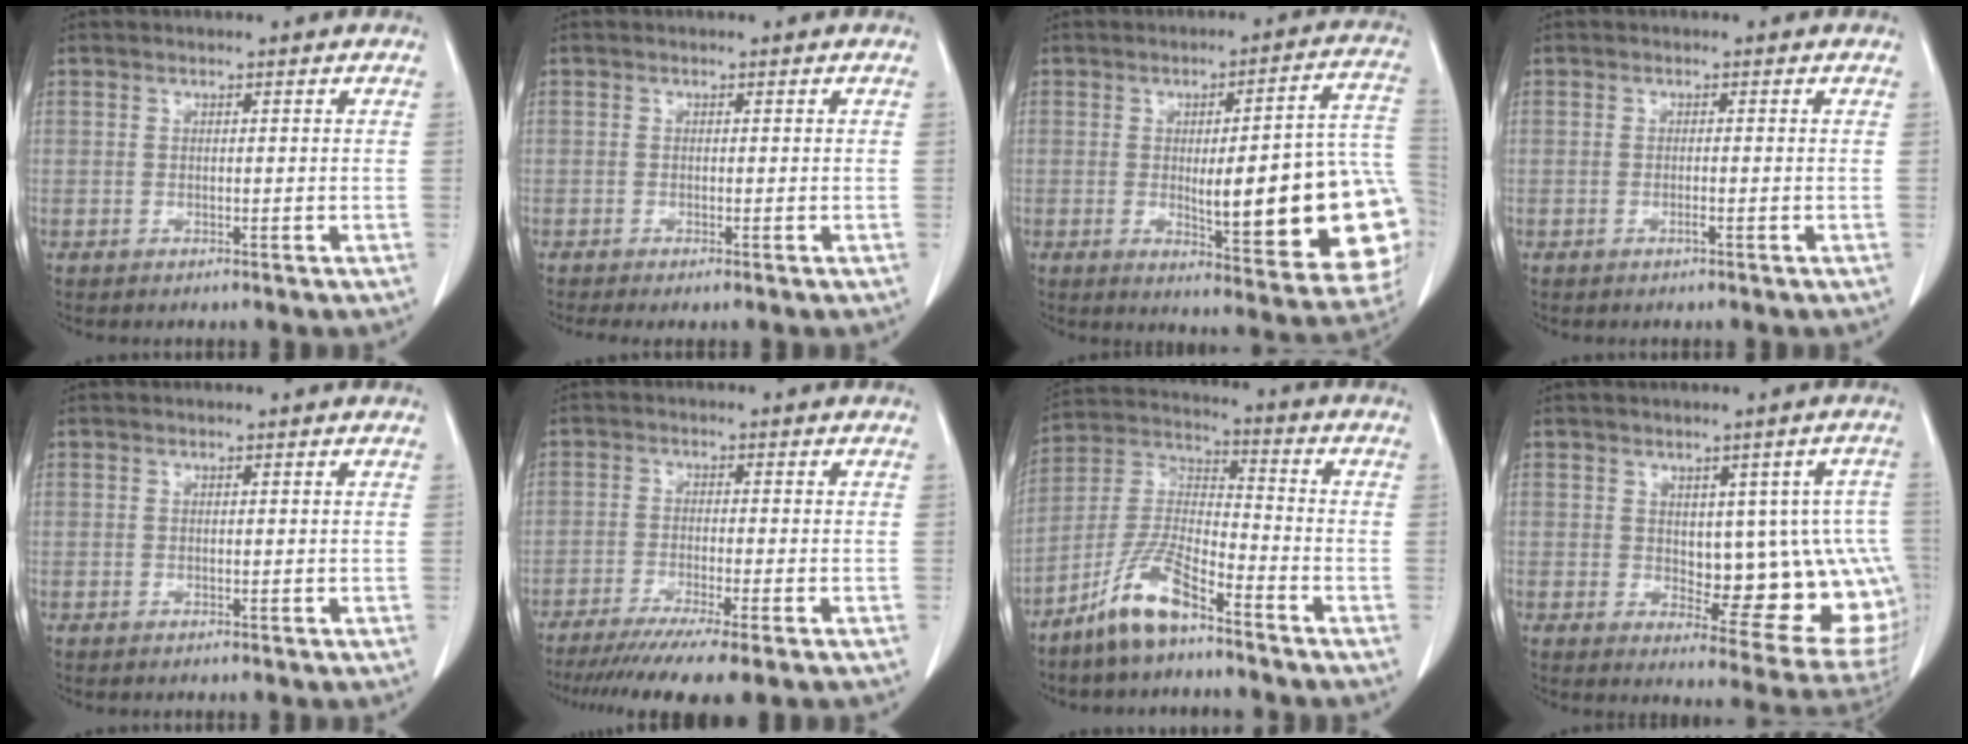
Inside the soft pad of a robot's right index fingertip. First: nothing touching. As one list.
[{"total": 1.5, "force": [-1.2, 0.1, 0.9], "torque": [-0.016, -0.005, -0.019]}, {"total": 21.9, "force": [-3.0, 4.1, 21.3], "torque": [-0.186, 0.017, -0.022]}, {"total": 0.8, "force": [-0.4, -0.1, 0.7], "torque": [-0.014, 0.000, -0.007]}, {"total": 0.0}, {"total": 11.1, "force": [-8.6, -0.2, 7.0], "torque": [-0.098, -0.026, -0.132]}, {"total": 10.1, "force": [-7.3, 2.2, 6.6], "torque": [-0.148, -0.004, -0.145]}, {"total": 13.7, "force": [0.1, 5.3, 12.6], "torque": [-0.119, 0.011, 0.018]}]